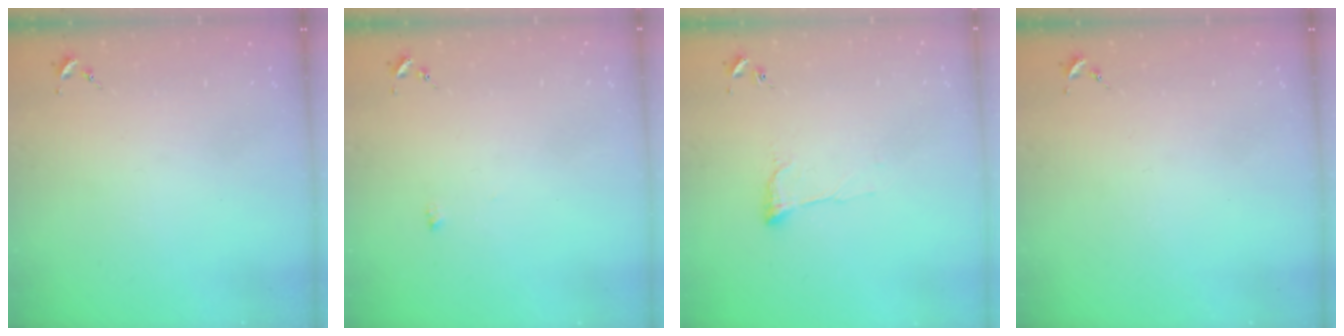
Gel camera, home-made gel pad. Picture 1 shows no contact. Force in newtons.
{"total": 3.8, "press": 3.8, "slide": 0.5}
{"total": 7.1, "press": 7.1, "slide": 0.7}
{"total": 0.0}